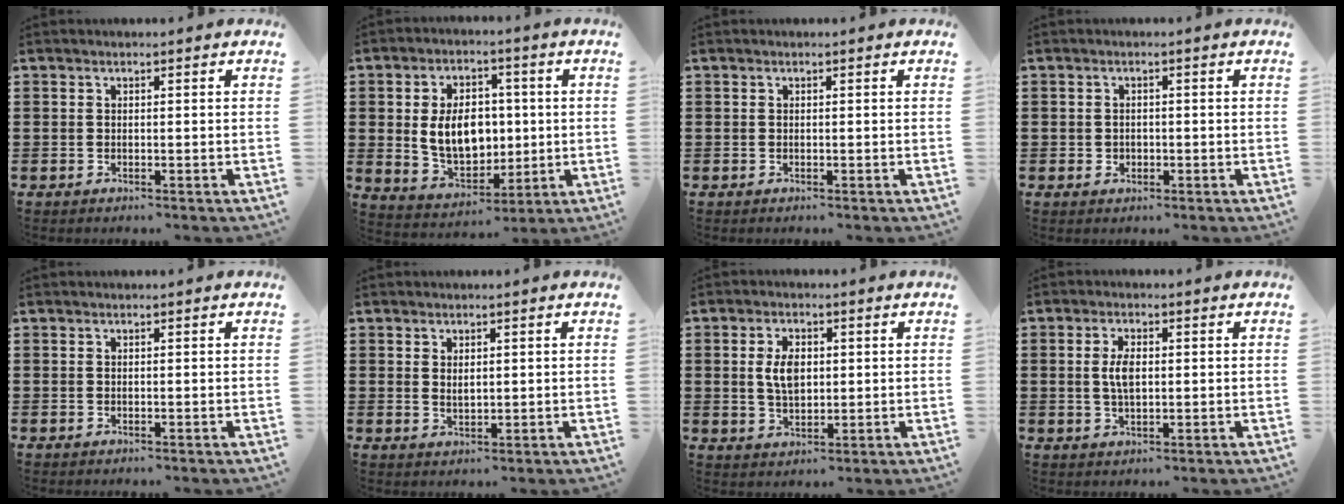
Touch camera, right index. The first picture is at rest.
{"total": 9.3, "force": [0.6, 6.5, 6.6], "torque": [-0.117, 0.006, 0.005]}
{"total": 0.0}
{"total": 1.1, "force": [-0.1, 1.1, 0.3], "torque": [-0.010, 0.005, -0.004]}
{"total": 0.0}
{"total": 1.4, "force": [0.7, 0.7, 0.9], "torque": [-0.019, 0.004, 0.013]}
{"total": 5.0, "force": [0.7, 2.9, 4.1], "torque": [-0.086, 0.007, 0.005]}
{"total": 4.0, "force": [0.4, 1.7, 3.6], "torque": [-0.079, 0.004, 0.002]}